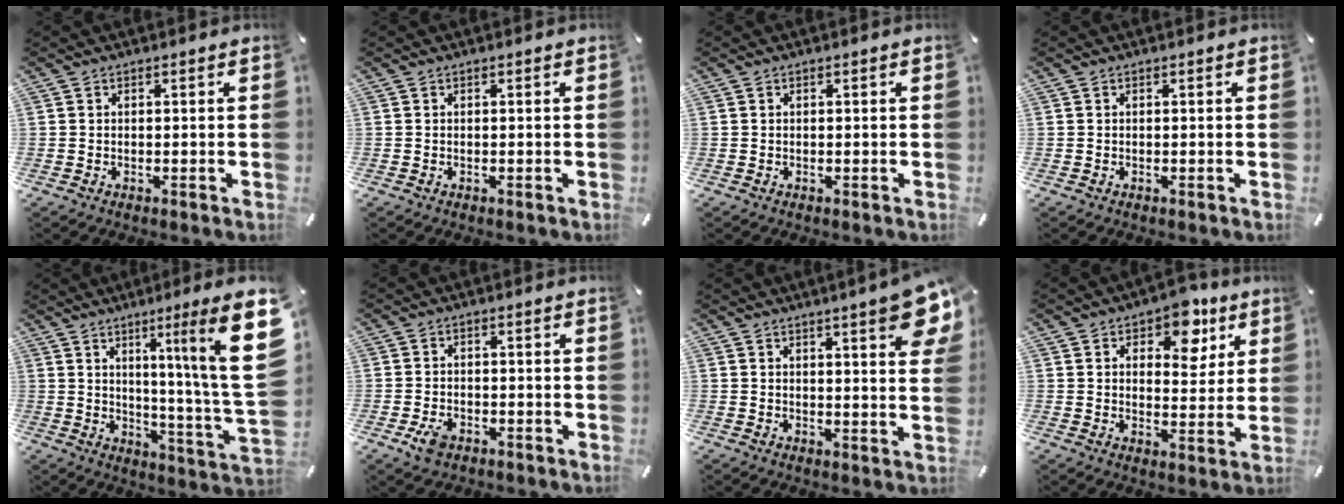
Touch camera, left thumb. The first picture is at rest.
{"total": 0.0}
{"total": 0.0}
{"total": 0.0}
{"total": 19.9, "force": [8.4, 0.6, 18.0], "torque": [-0.260, -0.071, 0.114]}
{"total": 3.4, "force": [-1.9, 2.2, 1.9], "torque": [-0.045, 0.005, -0.038]}
{"total": 9.2, "force": [5.1, 1.9, 7.4], "torque": [-0.099, -0.030, 0.082]}
{"total": 9.6, "force": [5.4, 5.8, 5.4], "torque": [-0.063, -0.023, 0.086]}